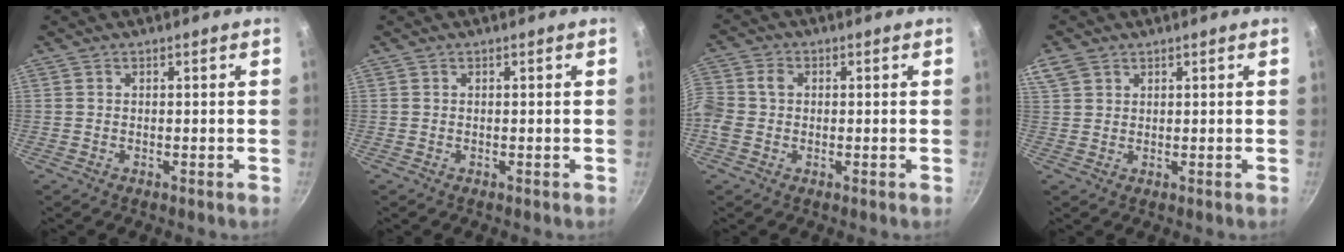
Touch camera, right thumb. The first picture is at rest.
{"total": 0.0}
{"total": 6.5, "force": [-0.3, 5.3, 3.7], "torque": [-0.088, 0.016, -0.022]}
{"total": 4.6, "force": [2.6, 3.1, 2.2], "torque": [-0.041, 0.005, 0.053]}